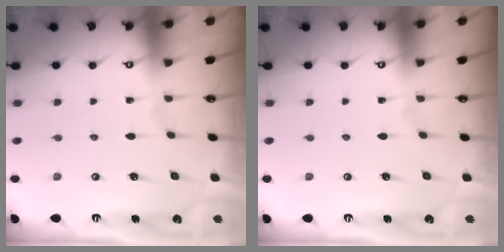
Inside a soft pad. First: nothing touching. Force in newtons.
{"total": 0.0}